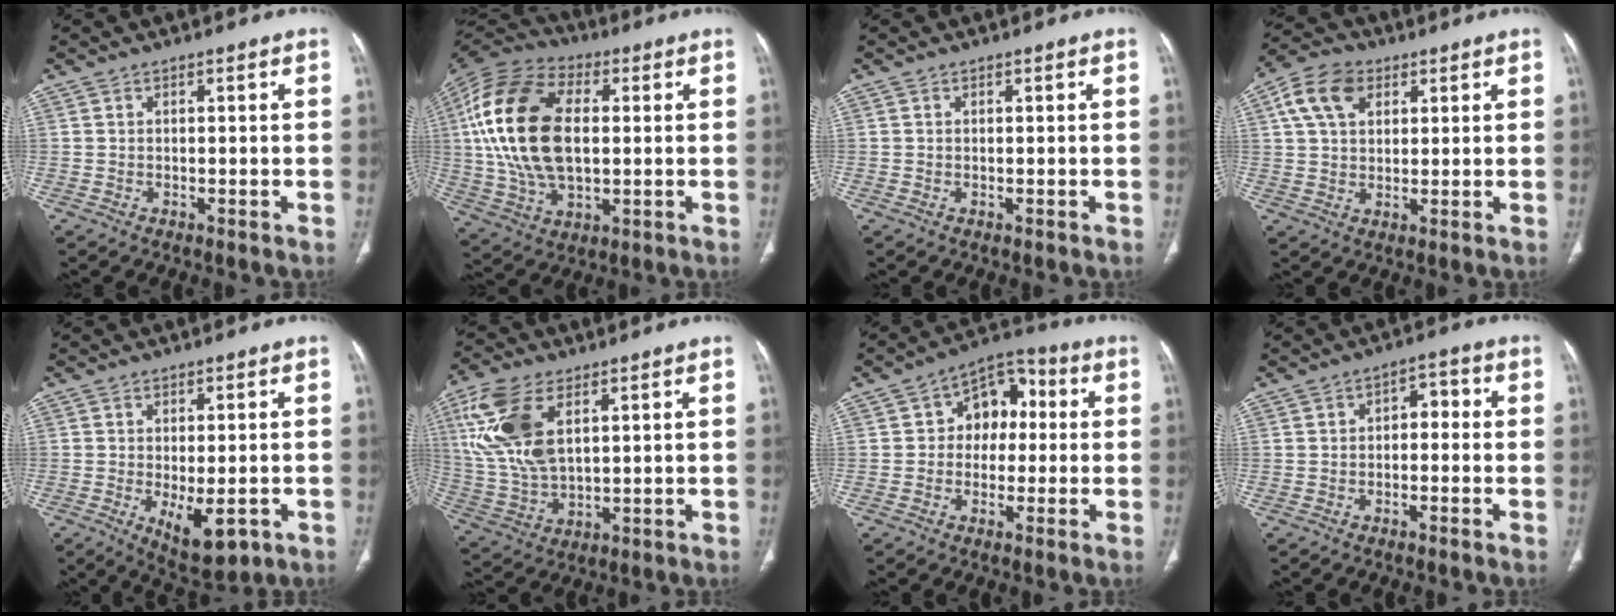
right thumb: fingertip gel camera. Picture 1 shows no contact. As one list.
[{"total": 22.9, "force": [2.4, 13.3, 18.5], "torque": [-0.375, 0.005, 0.042]}, {"total": 0.0}, {"total": 9.6, "force": [3.8, 6.5, 6.0], "torque": [-0.102, 0.006, 0.065]}, {"total": 8.0, "force": [-2.5, 3.5, 6.8], "torque": [-0.094, -0.012, -0.022]}, {"total": 15.6, "force": [5.6, 8.3, 12.1], "torque": [-0.260, -0.009, 0.117]}, {"total": 9.9, "force": [1.1, 7.2, 6.7], "torque": [-0.052, 0.029, 0.006]}, {"total": 3.7, "force": [-0.3, 2.5, 2.8], "torque": [-0.020, 0.023, -0.013]}]